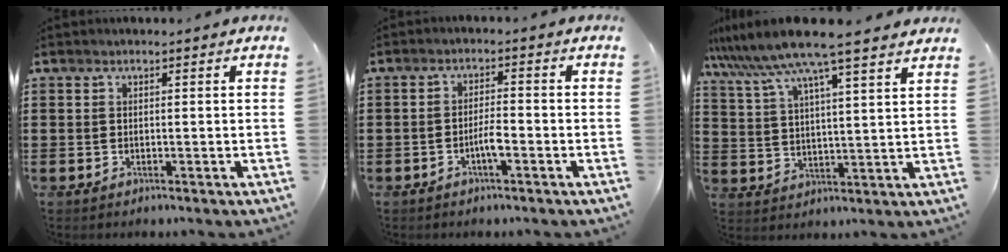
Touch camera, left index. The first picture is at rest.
{"total": 3.2, "force": [-1.4, 0.6, 2.8], "torque": [-0.057, 0.004, -0.029]}
{"total": 9.6, "force": [8.1, -0.5, 5.1], "torque": [-0.125, -0.039, 0.138]}